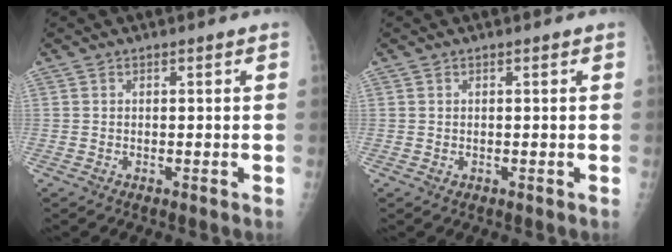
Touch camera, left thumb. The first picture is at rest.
{"total": 0.5, "force": [0.2, 0.4, 0.3], "torque": [-0.002, -0.001, 0.003]}